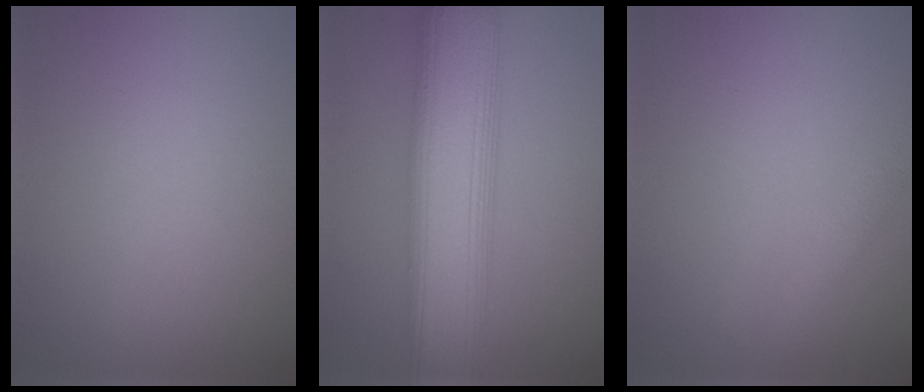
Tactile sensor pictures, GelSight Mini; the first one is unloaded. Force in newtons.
{"total": 10.2, "press": 10.2, "slide": 0.2}
{"total": 1.5, "press": 1.5, "slide": 0.1}